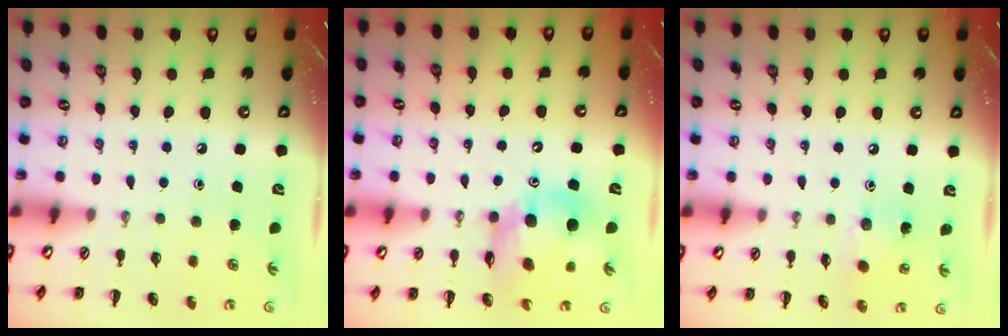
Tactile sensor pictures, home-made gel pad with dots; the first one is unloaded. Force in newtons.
{"total": 11.2, "press": 10.7, "slide": 3.3}
{"total": 4.9, "press": 4.9, "slide": 0.8}